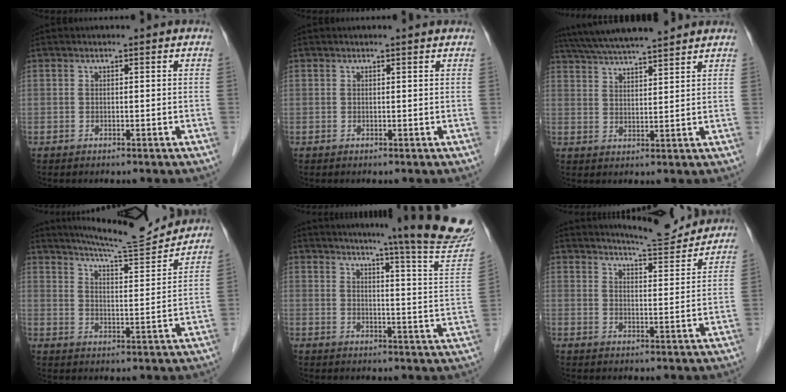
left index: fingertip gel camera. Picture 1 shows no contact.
{"total": 0.0}
{"total": 12.0, "force": [10.6, 0.7, 5.5], "torque": [-0.100, 0.024, 0.167]}
{"total": 11.7, "force": [11.2, -0.1, 3.3], "torque": [-0.055, -0.010, 0.161]}
{"total": 20.2, "force": [17.9, -1.4, 9.4], "torque": [-0.125, -0.101, 0.199]}
{"total": 7.7, "force": [7.5, 0.5, 1.2], "torque": [-0.024, -0.013, 0.099]}